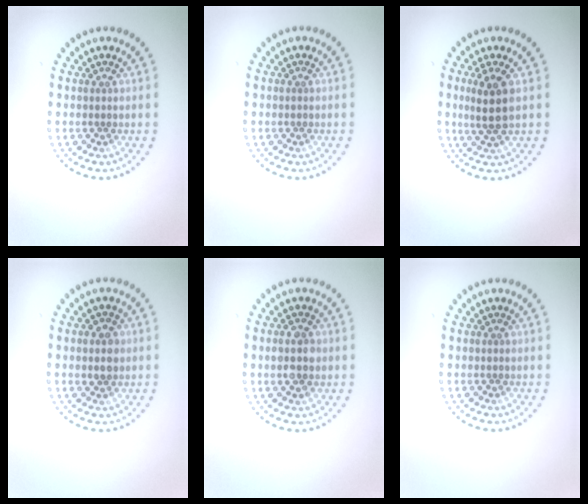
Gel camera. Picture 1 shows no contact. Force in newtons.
{"total": 0.0}
{"total": 2.9, "press": 2.5, "slide": 1.4}
{"total": 1.9, "press": 1.9, "slide": 0.3}
{"total": 2.8, "press": 2.8, "slide": 0.2}
{"total": 0.0}